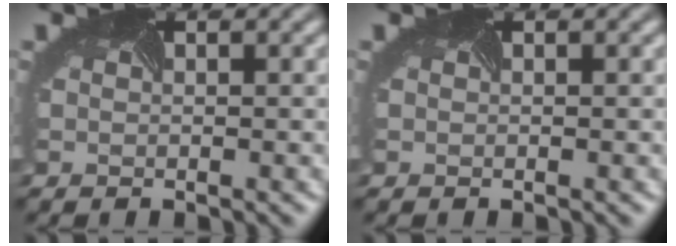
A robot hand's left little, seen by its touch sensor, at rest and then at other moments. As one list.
[{"total": 0.0}]